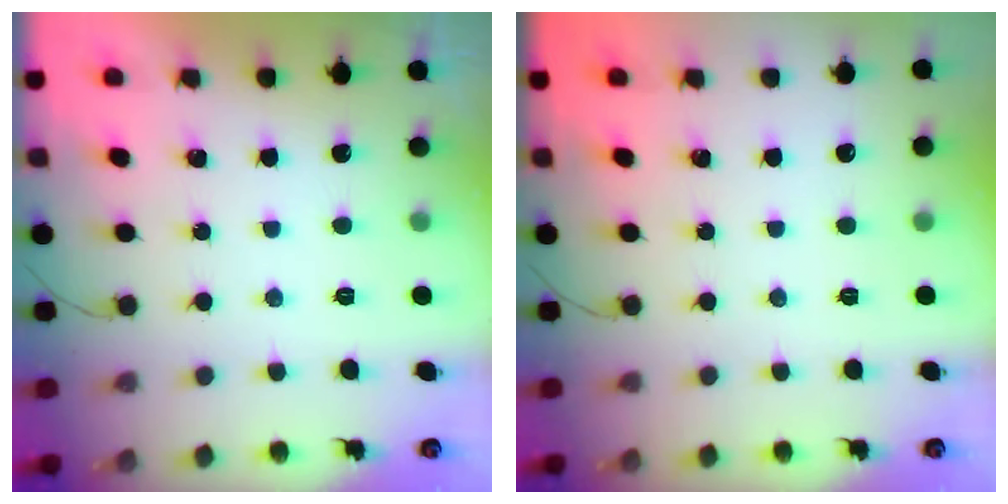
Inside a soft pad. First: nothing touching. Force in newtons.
{"total": 0.0}